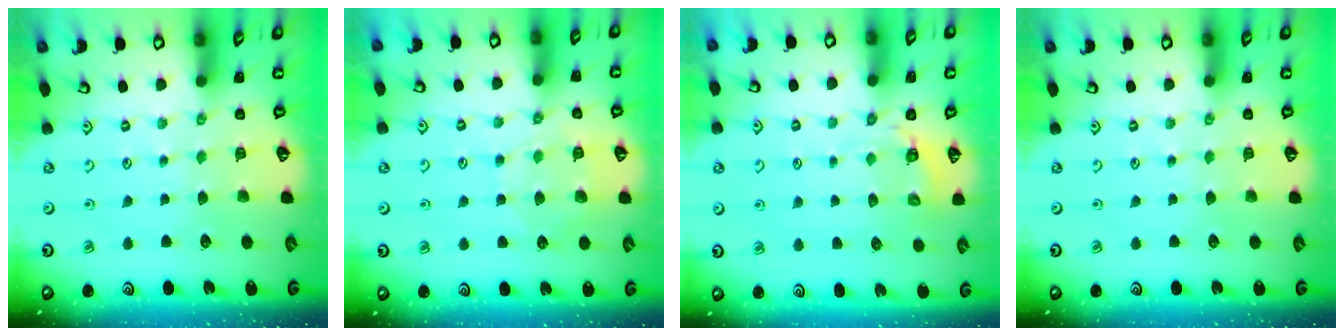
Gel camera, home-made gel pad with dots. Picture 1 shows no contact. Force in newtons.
{"total": 7.2, "press": 7.2, "slide": 1.0}
{"total": 3.4, "press": 2.3, "slide": 2.5}
{"total": 0.0}